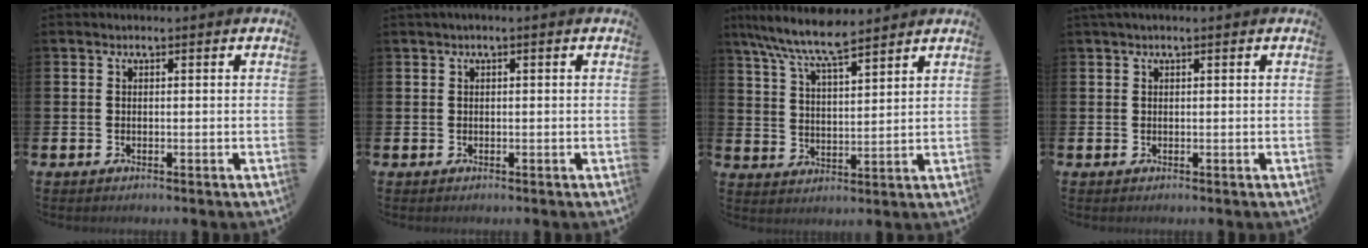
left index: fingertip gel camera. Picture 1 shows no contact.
{"total": 0.6, "force": [0.1, 0.0, 0.6], "torque": [-0.017, 0.005, 0.002]}
{"total": 8.1, "force": [7.3, 1.2, 3.1], "torque": [-0.091, -0.031, 0.133]}
{"total": 0.7, "force": [0.4, 0.0, 0.5], "torque": [-0.011, 0.002, 0.006]}